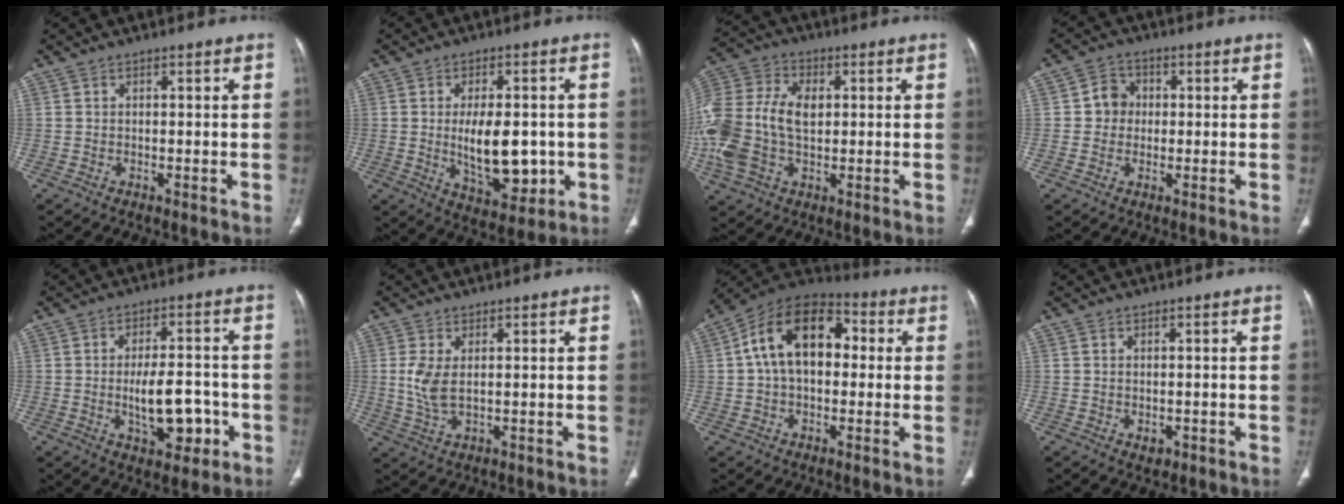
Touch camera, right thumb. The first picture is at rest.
{"total": 12.7, "force": [-1.0, 6.6, 10.8], "torque": [-0.144, -0.009, 0.001]}
{"total": 17.6, "force": [0.3, 11.6, 13.2], "torque": [-0.305, 0.017, 0.006]}
{"total": 4.8, "force": [0.2, 4.4, 1.8], "torque": [-0.003, 0.008, -0.004]}
{"total": 10.3, "force": [-2.6, 5.2, 8.5], "torque": [-0.116, 0.020, -0.030]}
{"total": 5.0, "force": [0.8, 2.5, 4.3], "torque": [-0.098, -0.007, 0.022]}
{"total": 16.4, "force": [2.2, 10.6, 12.4], "torque": [-0.185, 0.038, 0.027]}
{"total": 1.7, "force": [-0.4, 1.3, 1.1], "torque": [-0.011, -0.002, 0.000]}